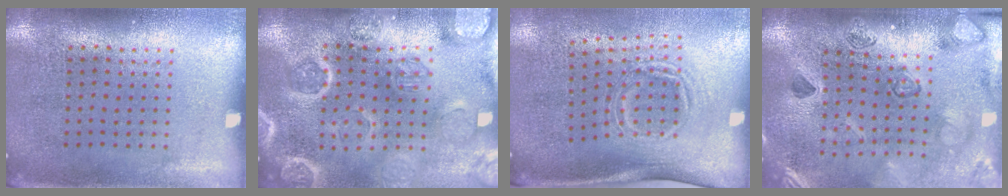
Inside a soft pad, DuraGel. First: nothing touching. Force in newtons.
{"total": 4.1, "press": 3.8, "slide": 1.6}
{"total": 1.8, "press": 1.1, "slide": 1.4}
{"total": 2.3, "press": 2.3, "slide": 0.3}